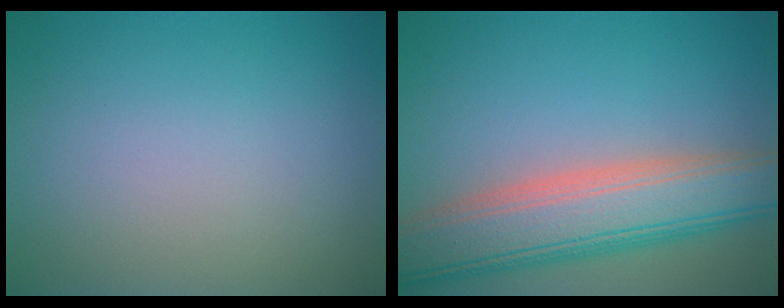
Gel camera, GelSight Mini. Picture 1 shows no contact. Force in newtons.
{"total": 8.5, "press": 8.5, "slide": 0.6}